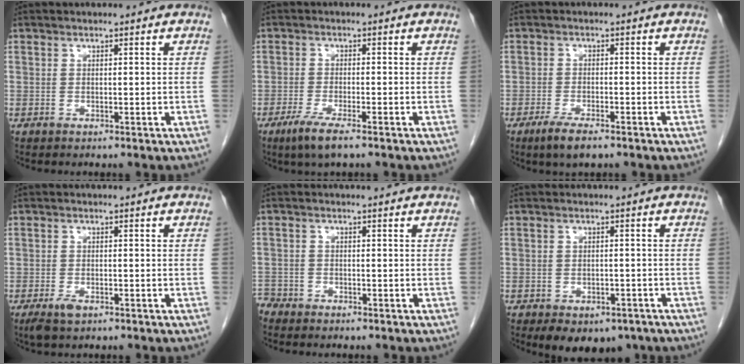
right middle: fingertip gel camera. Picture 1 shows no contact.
{"total": 4.7, "force": [-3.0, 0.4, 3.5], "torque": [-0.074, -0.013, -0.056]}
{"total": 4.4, "force": [-3.0, 0.9, 3.1], "torque": [-0.060, -0.007, -0.051]}
{"total": 2.6, "force": [-1.6, 1.0, 1.8], "torque": [-0.042, -0.003, -0.024]}
{"total": 3.0, "force": [-2.6, 1.3, 0.3], "torque": [-0.001, 0.000, -0.046]}
{"total": 8.5, "force": [-5.8, 5.0, 3.8], "torque": [-0.045, 0.009, -0.076]}